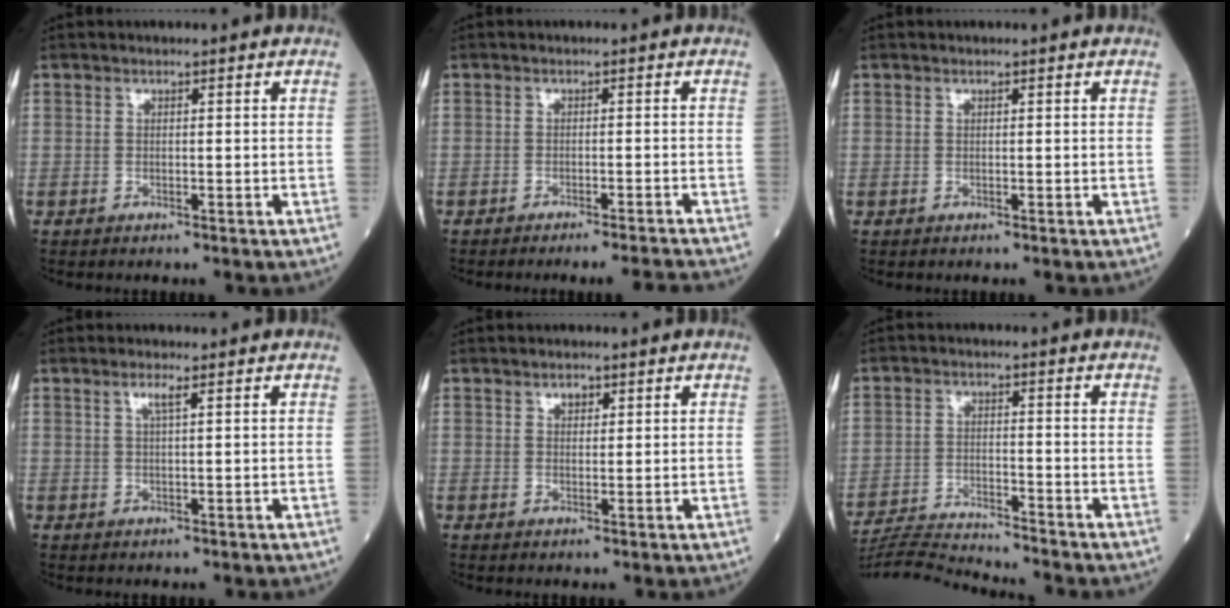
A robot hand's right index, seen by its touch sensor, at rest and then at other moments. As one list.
[{"total": 5.3, "force": [-5.0, -1.3, 1.2], "torque": [-0.006, -0.006, -0.066]}, {"total": 0.0}, {"total": 1.8, "force": [0.8, -0.1, 1.6], "torque": [-0.034, 0.002, 0.016]}, {"total": 1.6, "force": [0.9, 0.9, 0.9], "torque": [-0.012, 0.001, 0.014]}, {"total": 9.0, "force": [-8.8, -1.7, 1.1], "torque": [-0.019, -0.007, -0.157]}]